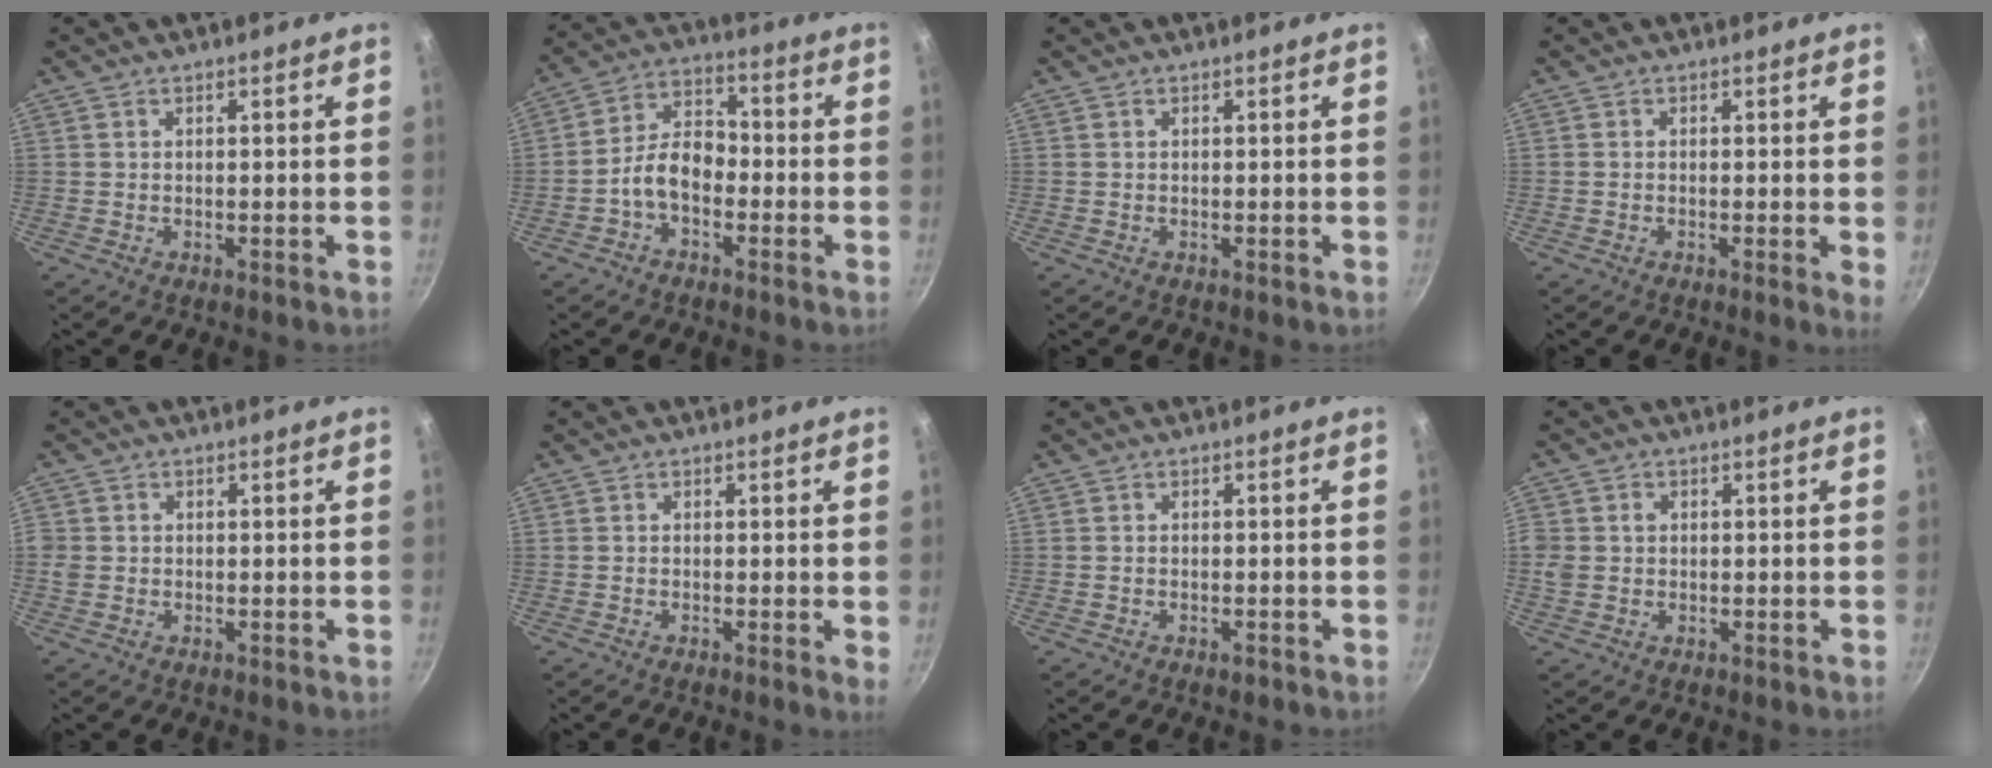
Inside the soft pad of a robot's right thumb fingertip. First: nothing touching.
{"total": 9.7, "force": [-2.9, 6.3, 6.8], "torque": [-0.091, 0.044, -0.069]}
{"total": 0.0}
{"total": 1.6, "force": [-0.1, 0.3, 1.5], "torque": [-0.022, -0.005, -0.007]}
{"total": 2.4, "force": [-0.3, 2.2, 1.0], "torque": [-0.016, 0.005, -0.006]}
{"total": 1.2, "force": [-0.1, 0.3, 1.2], "torque": [-0.016, -0.003, -0.006]}
{"total": 1.2, "force": [-0.7, 0.6, 0.8], "torque": [-0.015, 0.004, -0.012]}
{"total": 4.1, "force": [-0.1, 3.6, 2.0], "torque": [-0.037, 0.002, -0.005]}